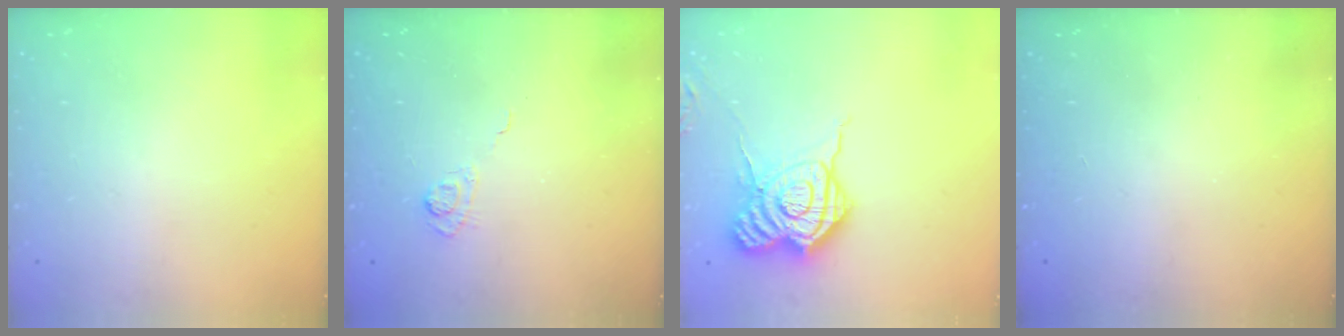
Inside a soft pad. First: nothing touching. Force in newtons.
{"total": 3.8, "press": 3.5, "slide": 1.6}
{"total": 15.9, "press": 15.9, "slide": 1.0}
{"total": 2.3, "press": 2.2, "slide": 0.7}